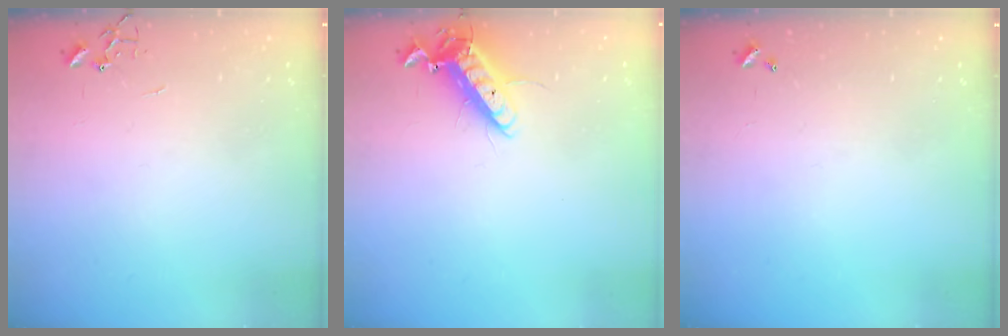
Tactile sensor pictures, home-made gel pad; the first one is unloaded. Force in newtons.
{"total": 13.1, "press": 13.0, "slide": 2.3}
{"total": 0.0}